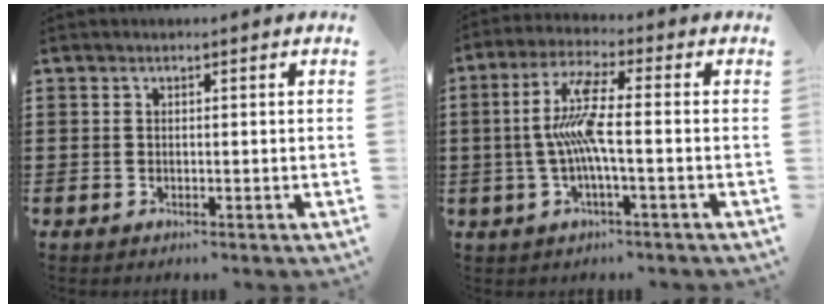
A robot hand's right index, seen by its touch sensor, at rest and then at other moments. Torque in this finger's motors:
{"motor_torque": [1.92, -0.20, 0.47, 0.21]}